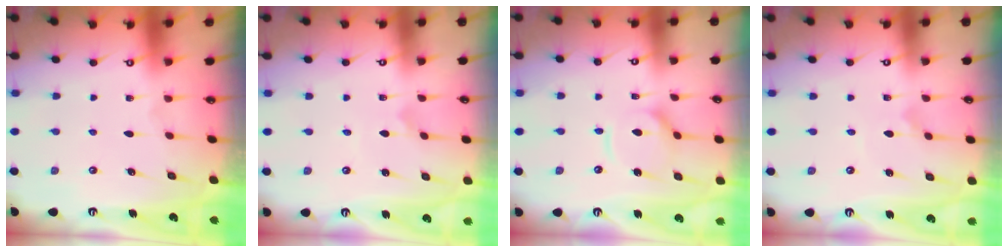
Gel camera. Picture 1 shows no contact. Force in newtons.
{"total": 0.8, "press": 0.8, "slide": 0.0}
{"total": 10.2, "press": 10.2, "slide": 1.2}
{"total": 0.7, "press": 0.7, "slide": 0.1}